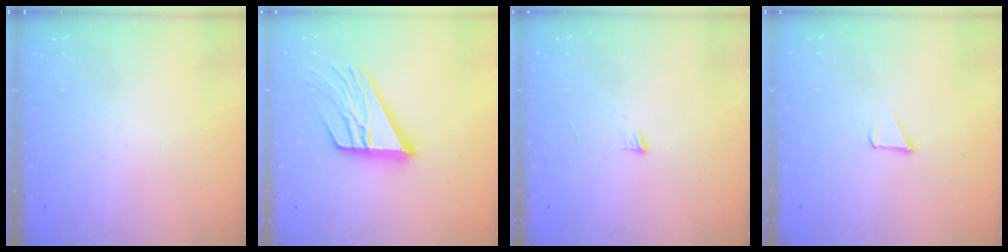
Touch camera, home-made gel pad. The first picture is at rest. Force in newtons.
{"total": 17.5, "press": 17.4, "slide": 1.7}
{"total": 4.3, "press": 4.2, "slide": 0.4}
{"total": 1.7, "press": 1.7, "slide": 0.1}